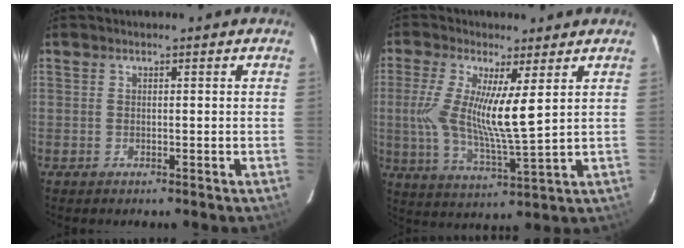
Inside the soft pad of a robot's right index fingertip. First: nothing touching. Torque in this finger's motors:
{"motor_torque": [0.39, 0.04, 0.33, 0.20]}